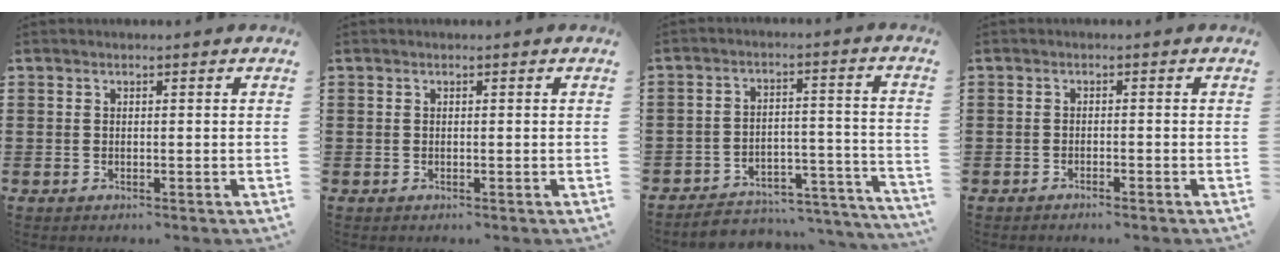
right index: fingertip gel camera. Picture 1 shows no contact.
{"total": 0.0}
{"total": 4.4, "force": [-4.1, 1.3, 1.0], "torque": [-0.020, 0.007, -0.085]}
{"total": 1.0, "force": [-1.0, -0.1, 0.2], "torque": [-0.006, -0.001, -0.019]}